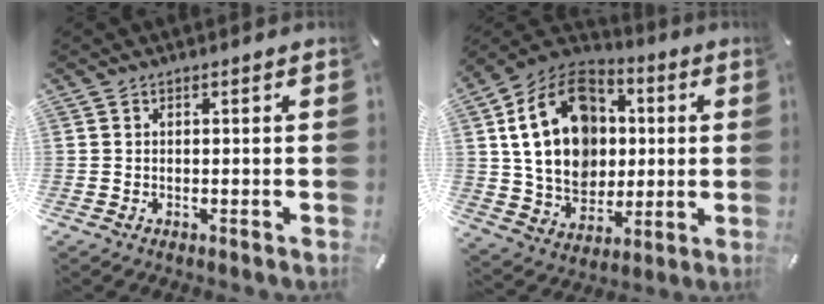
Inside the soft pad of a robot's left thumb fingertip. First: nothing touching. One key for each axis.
{"total": 21.2, "fx": 2.6, "fy": 17.1, "fz": 12.3, "tx": -0.237, "ty": -0.001, "tz": 0.049}